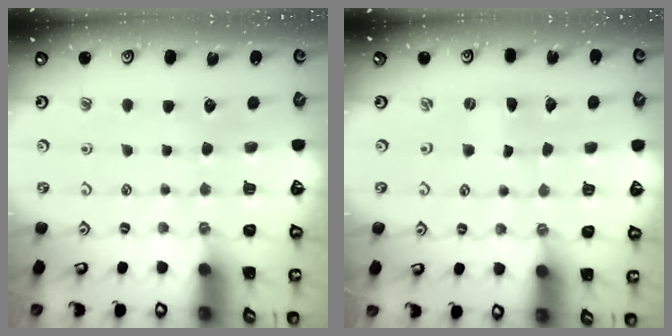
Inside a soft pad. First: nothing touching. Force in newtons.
{"total": 0.0}